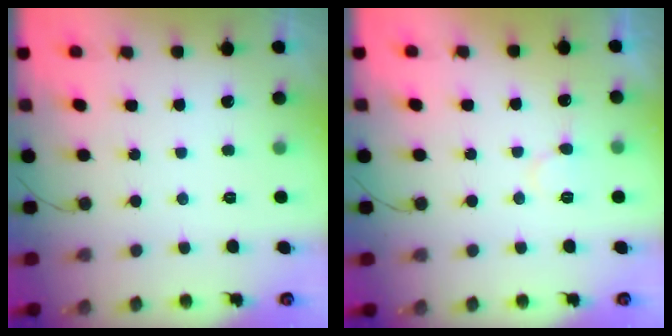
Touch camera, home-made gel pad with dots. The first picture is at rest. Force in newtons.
{"total": 6.7, "press": 6.6, "slide": 0.5}